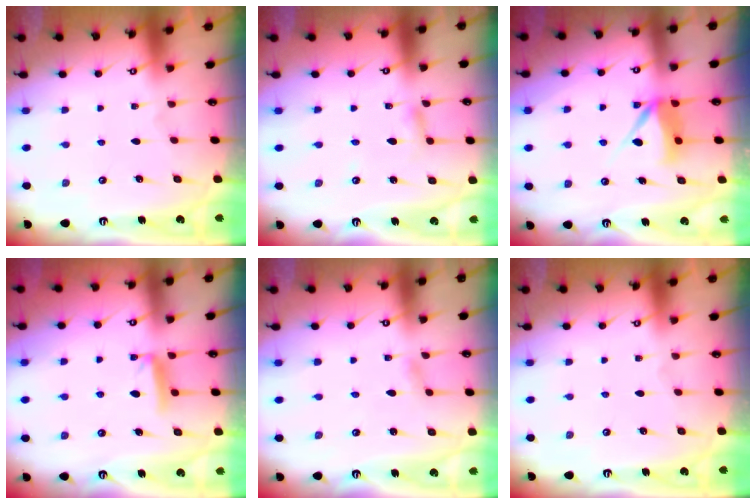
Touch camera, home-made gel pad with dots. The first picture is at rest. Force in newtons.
{"total": 3.5, "press": 3.5, "slide": 0.4}
{"total": 7.5, "press": 7.5, "slide": 0.1}
{"total": 6.0, "press": 5.9, "slide": 0.7}
{"total": 2.0, "press": 2.0, "slide": 0.2}
{"total": 0.0}